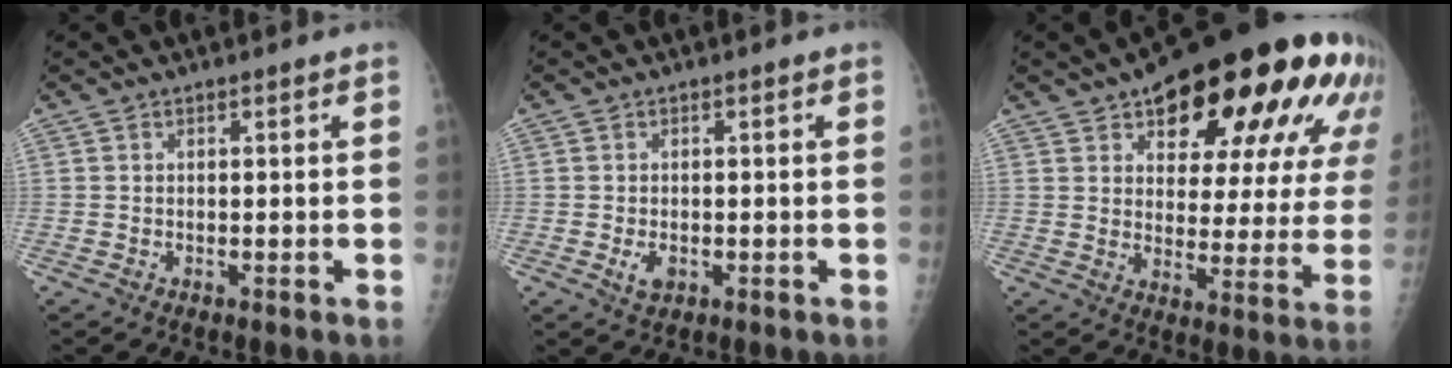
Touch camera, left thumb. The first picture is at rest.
{"total": 2.8, "force": [-0.9, 1.9, 1.9], "torque": [-0.028, 0.000, -0.011]}
{"total": 27.8, "force": [15.0, 11.6, 20.3], "torque": [-0.241, -0.021, 0.202]}